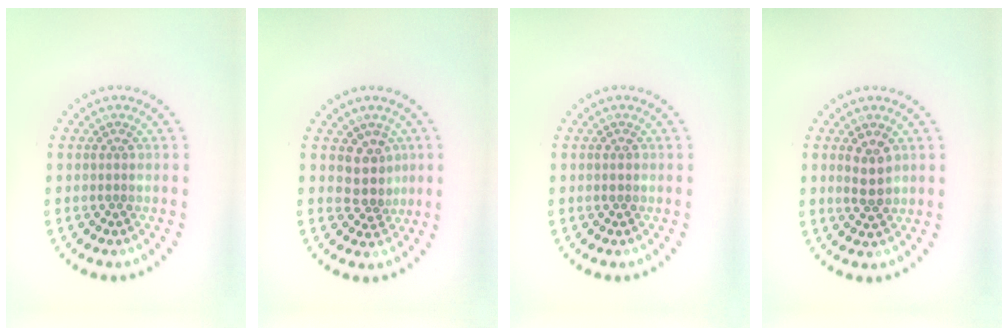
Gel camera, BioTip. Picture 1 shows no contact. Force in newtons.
{"total": 2.6, "press": 2.0, "slide": 1.7}
{"total": 0.7, "press": 0.7, "slide": 0.3}
{"total": 2.2, "press": 2.2, "slide": 0.5}